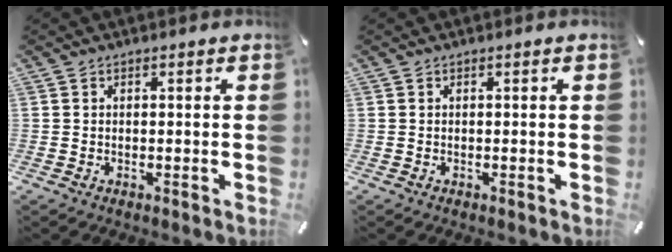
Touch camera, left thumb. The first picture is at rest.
{"total": 0.0}